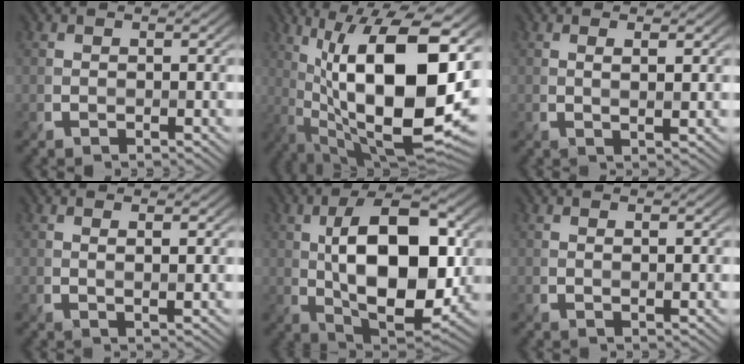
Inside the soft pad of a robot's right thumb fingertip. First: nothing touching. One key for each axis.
{"total": 19.0, "fx": 2.3, "fy": 7.6, "fz": 17.3, "tx": -0.286, "ty": 0.013, "tz": 0.051}
{"total": 2.0, "fx": 0.6, "fy": 0.5, "fz": 1.9, "tx": -0.032, "ty": 0.003, "tz": 0.011}
{"total": 1.6, "fx": 0.5, "fy": 0.4, "fz": 1.5, "tx": -0.027, "ty": 0.004, "tz": 0.009}
{"total": 14.6, "fx": 0.7, "fy": 7.5, "fz": 12.5, "tx": -0.203, "ty": 0.003, "tz": 0.016}
{"total": 0.7, "fx": 0.3, "fy": 0.1, "fz": 0.6, "tx": -0.012, "ty": 0.003, "tz": 0.004}